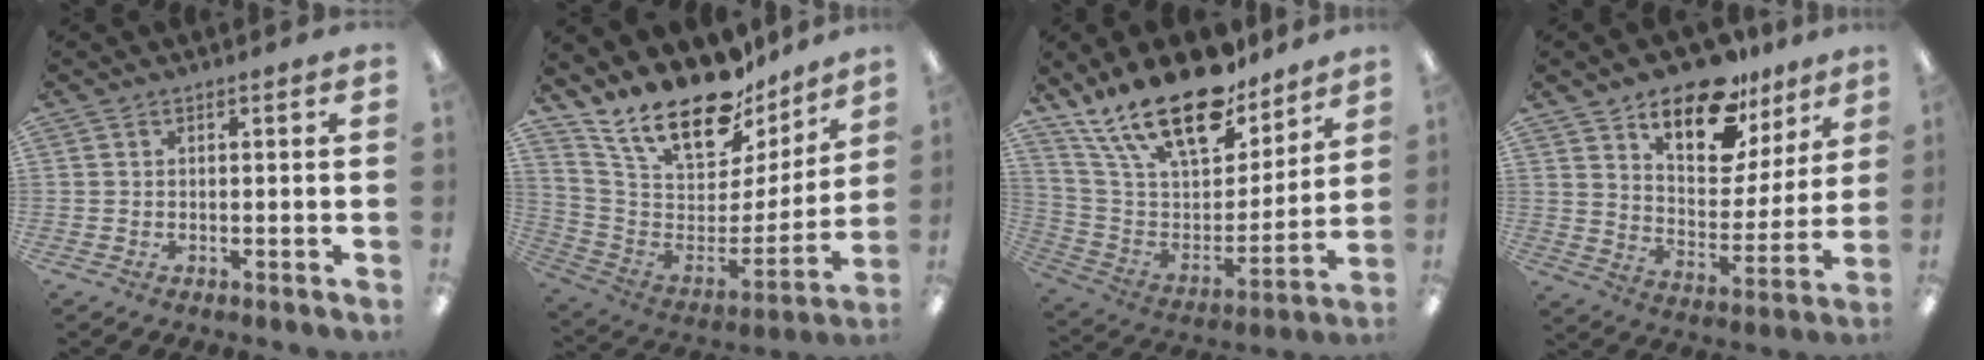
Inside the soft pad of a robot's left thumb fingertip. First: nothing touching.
{"total": 22.2, "force": [17.3, 8.6, 10.8], "torque": [-0.197, -0.122, 0.305]}
{"total": 23.6, "force": [17.6, 9.5, 12.6], "torque": [-0.232, -0.108, 0.313]}
{"total": 16.7, "force": [12.3, 7.8, 8.3], "torque": [-0.141, -0.075, 0.218]}